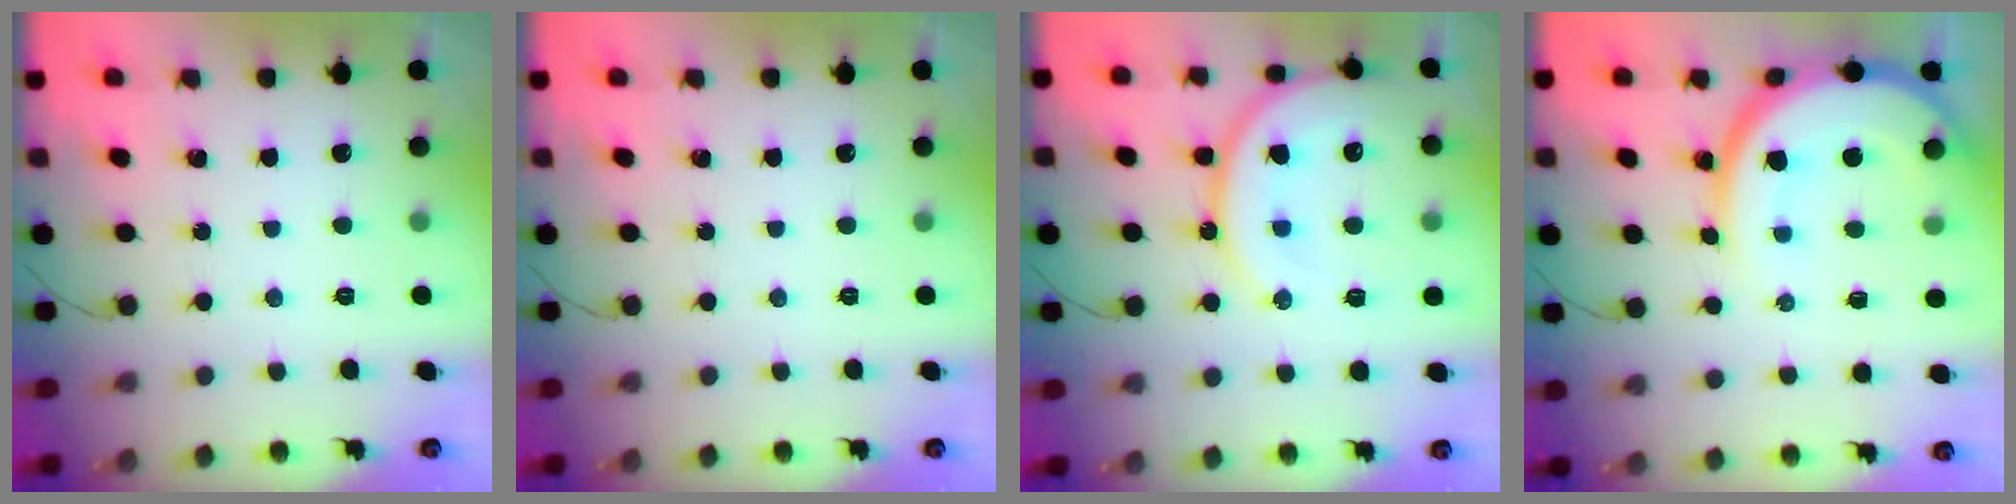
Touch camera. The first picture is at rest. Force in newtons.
{"total": 0.0}
{"total": 16.6, "press": 16.5, "slide": 2.0}
{"total": 13.4, "press": 13.4, "slide": 1.4}